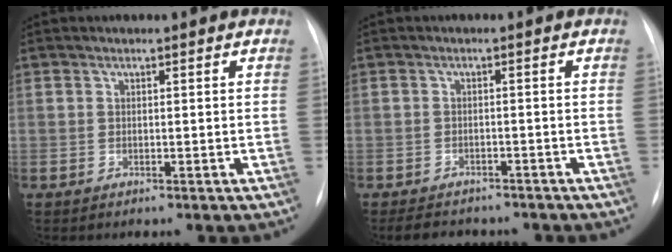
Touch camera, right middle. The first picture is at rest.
{"total": 7.1, "force": [-6.1, 3.0, 2.2], "torque": [-0.035, 0.002, -0.076]}